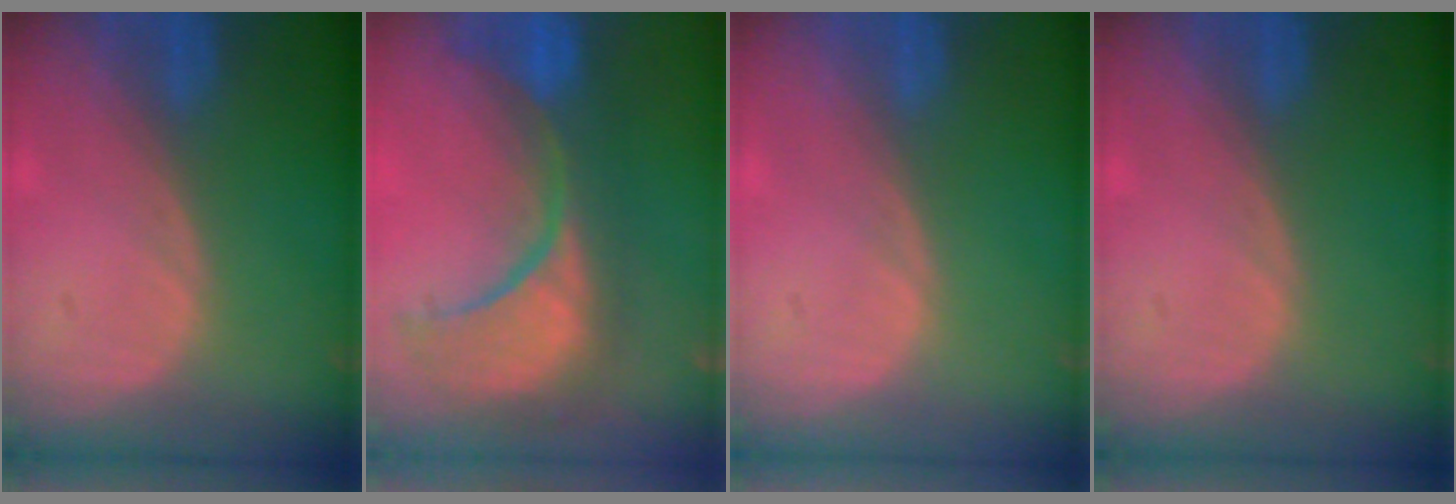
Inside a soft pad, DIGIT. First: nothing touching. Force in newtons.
{"total": 11.8, "press": 10.8, "slide": 4.8}
{"total": 0.0}
{"total": 0.0}